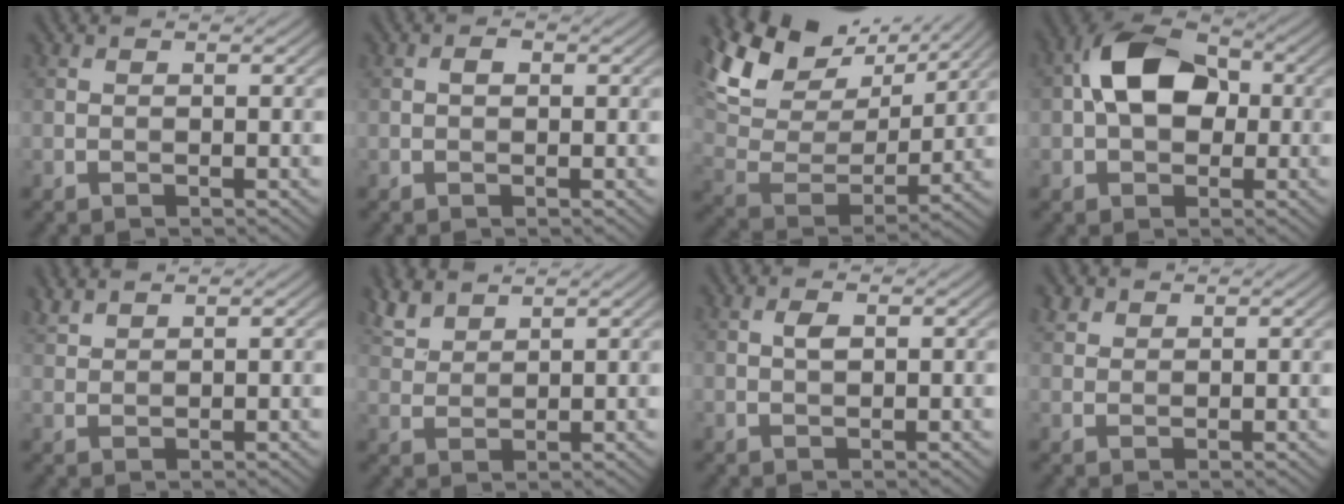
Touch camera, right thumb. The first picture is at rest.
{"total": 1.0, "force": [0.0, 0.6, 0.7], "torque": [-0.014, 0.003, -0.002]}
{"total": 14.4, "force": [9.5, 7.3, 7.9], "torque": [-0.201, 0.024, 0.167]}
{"total": 10.2, "force": [0.8, 6.8, 7.6], "torque": [-0.141, 0.021, -0.001]}
{"total": 2.1, "force": [1.9, 0.5, 0.8], "torque": [-0.023, 0.006, 0.047]}
{"total": 4.4, "force": [3.6, 1.4, 2.0], "torque": [-0.056, 0.011, 0.083]}
{"total": 1.5, "force": [0.4, 0.7, 1.2], "torque": [-0.025, 0.001, 0.007]}
{"total": 1.8, "force": [1.4, 1.1, 0.5], "torque": [-0.014, 0.005, 0.031]}